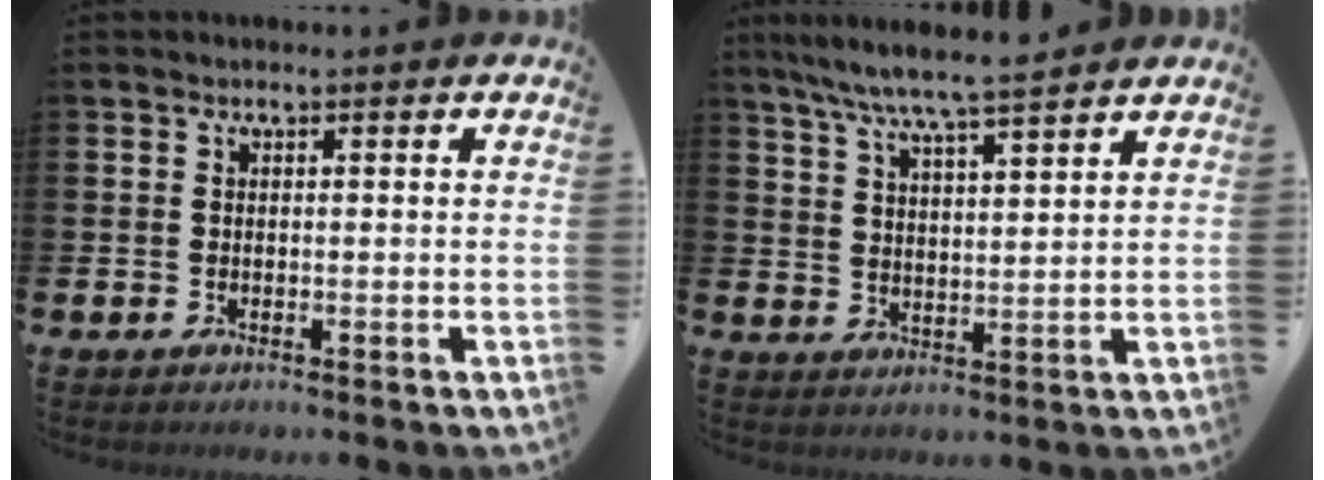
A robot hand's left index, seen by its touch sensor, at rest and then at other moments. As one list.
[{"total": 7.1, "force": [6.6, 0.0, 2.5], "torque": [-0.070, -0.030, 0.117]}]